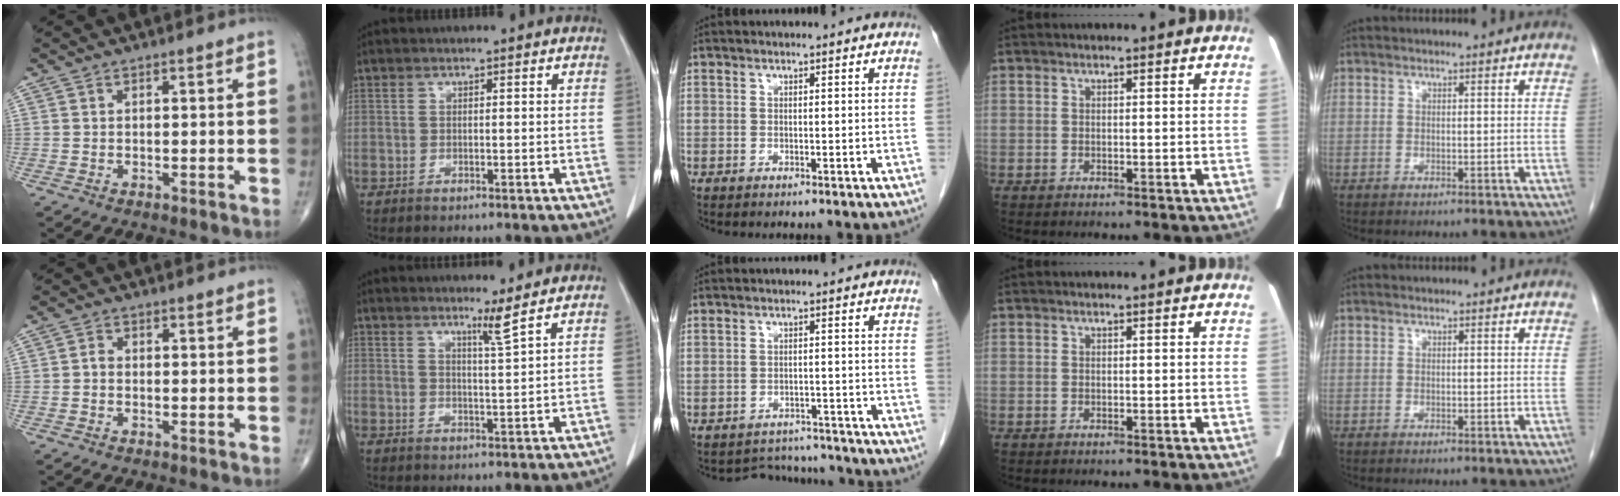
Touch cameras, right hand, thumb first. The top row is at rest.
{"thumb": {"total": 1.3, "force": [-0.3, 1.0, 0.7], "torque": [-0.007, 0.003, -0.010]}, "index": {"total": 2.7, "force": [2.0, -1.2, 1.4], "torque": [-0.032, -0.018, 0.039]}, "middle": {"total": 5.8, "force": [-5.5, 1.7, -1.0], "torque": [0.015, 0.020, -0.072]}}